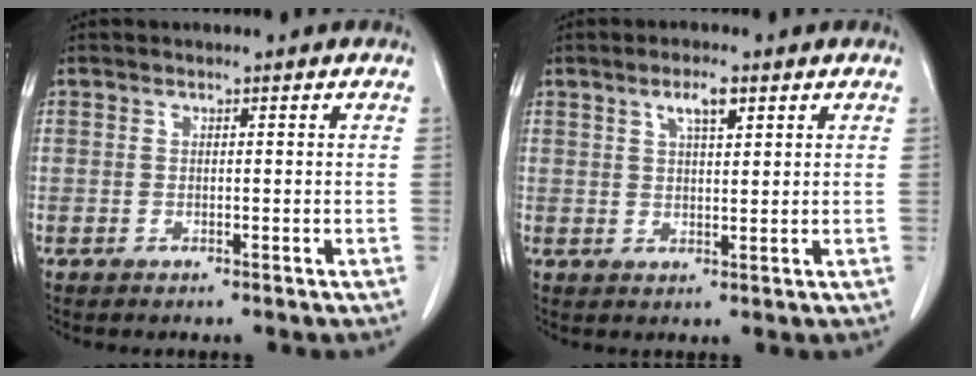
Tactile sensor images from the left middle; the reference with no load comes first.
{"total": 3.7, "force": [2.1, 0.7, 2.9], "torque": [-0.056, 0.002, 0.037]}